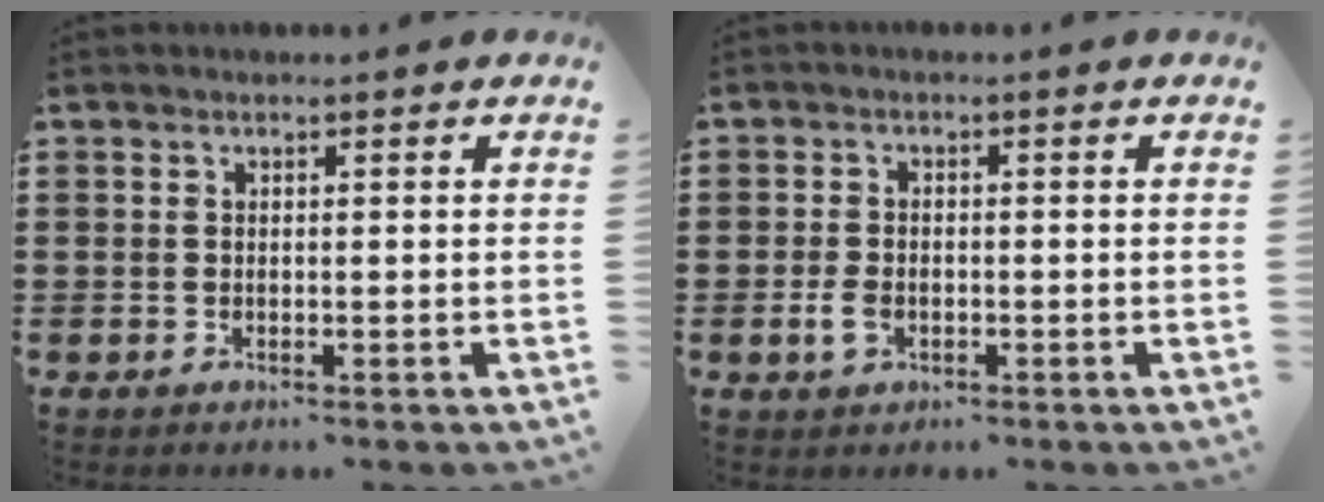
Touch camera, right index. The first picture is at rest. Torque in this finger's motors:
{"motor_torque": [1.49, 0.65, 0.02, -0.01]}